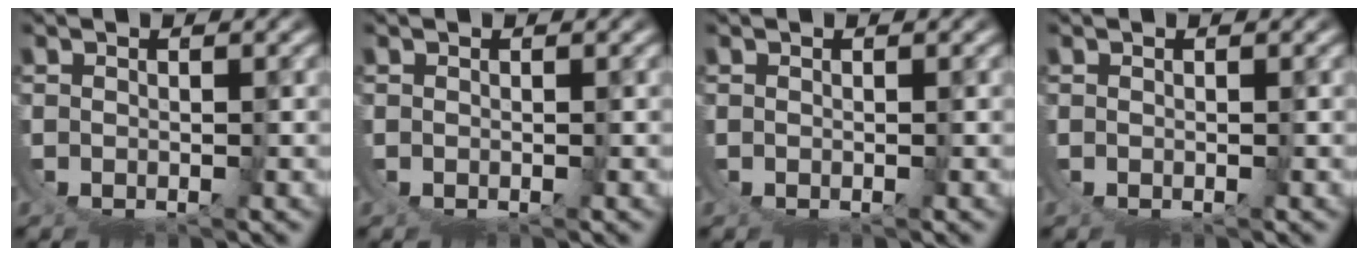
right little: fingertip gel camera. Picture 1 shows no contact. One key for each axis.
{"total": 0.0}
{"total": 0.0}
{"total": 0.0}